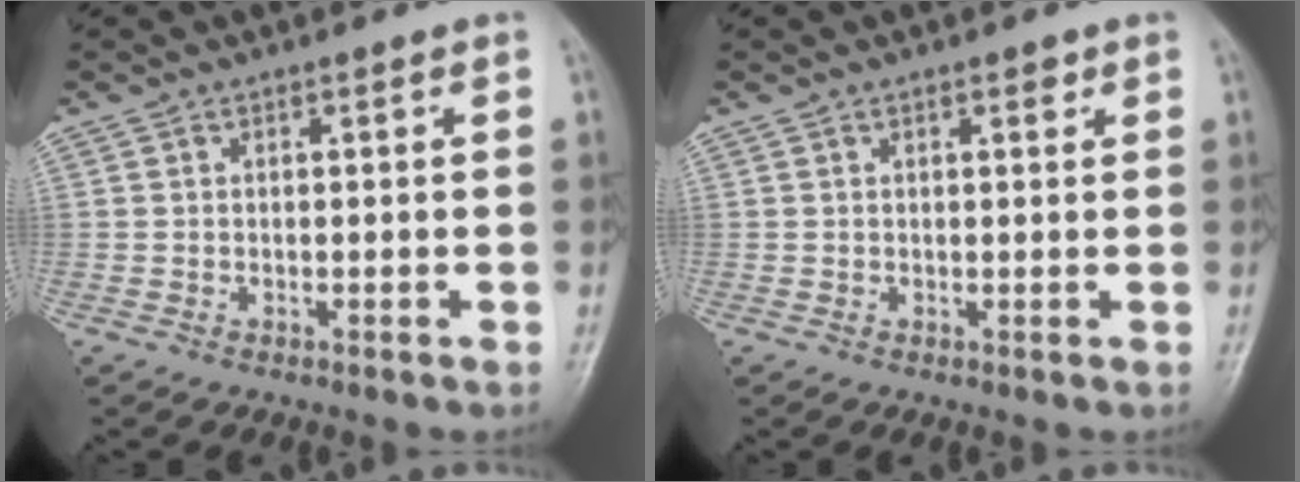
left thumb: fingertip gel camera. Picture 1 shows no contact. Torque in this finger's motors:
{"motor_torque": [-0.06, 0.00, -0.18, -0.06, 0.04]}